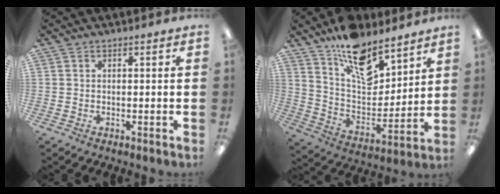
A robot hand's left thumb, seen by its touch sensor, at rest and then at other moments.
{"total": 16.2, "force": [11.9, 7.5, 8.1], "torque": [-0.140, -0.076, 0.214]}